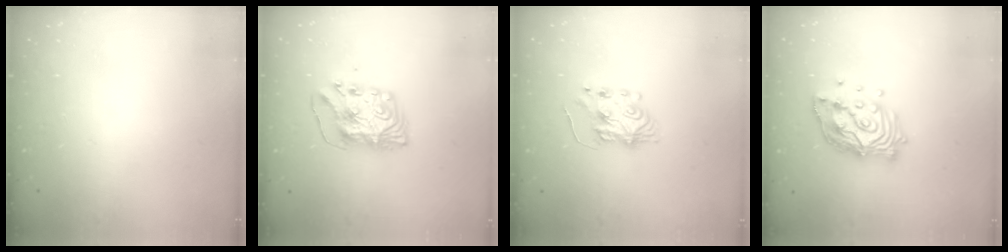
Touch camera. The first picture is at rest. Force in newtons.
{"total": 8.5, "press": 8.4, "slide": 0.9}
{"total": 7.1, "press": 7.1, "slide": 0.8}
{"total": 15.0, "press": 14.9, "slide": 1.9}